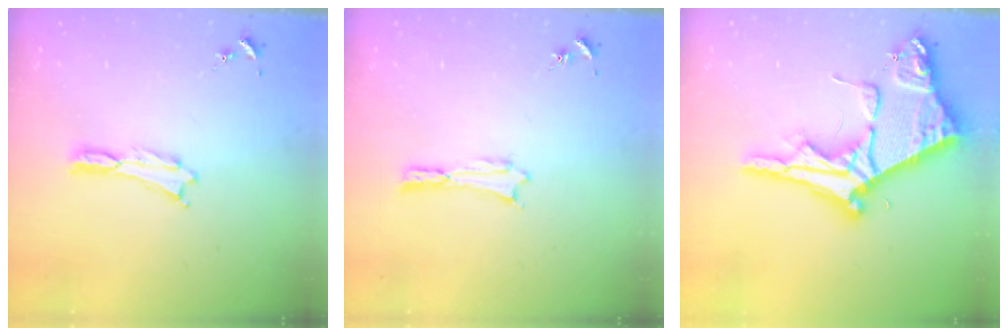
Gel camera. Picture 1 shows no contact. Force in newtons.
{"total": 0.0}
{"total": 11.6, "press": 11.6, "slide": 1.3}